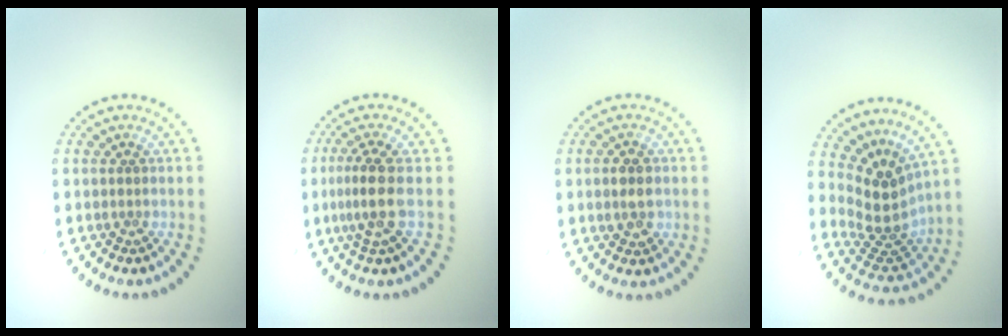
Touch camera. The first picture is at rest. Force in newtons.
{"total": 2.9, "press": 2.3, "slide": 1.9}
{"total": 2.3, "press": 2.3, "slide": 0.2}
{"total": 4.1, "press": 2.9, "slide": 2.9}